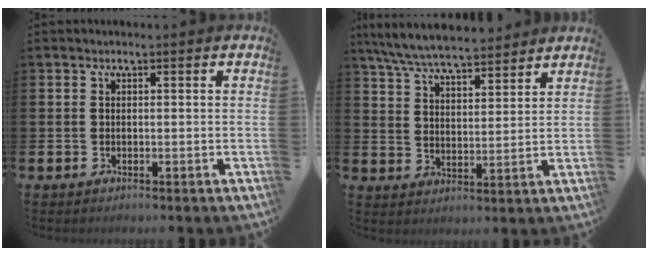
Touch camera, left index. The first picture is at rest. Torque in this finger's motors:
{"motor_torque": [0.38, -0.49, 1.06, 0.21]}